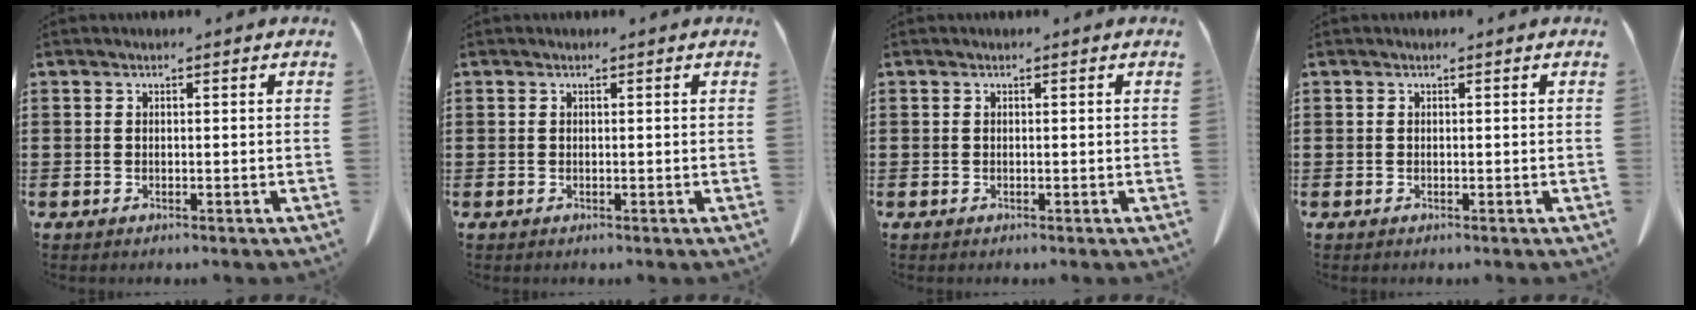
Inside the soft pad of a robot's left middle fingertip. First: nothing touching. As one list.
[{"total": 0.0}, {"total": 0.0}, {"total": 0.0}]